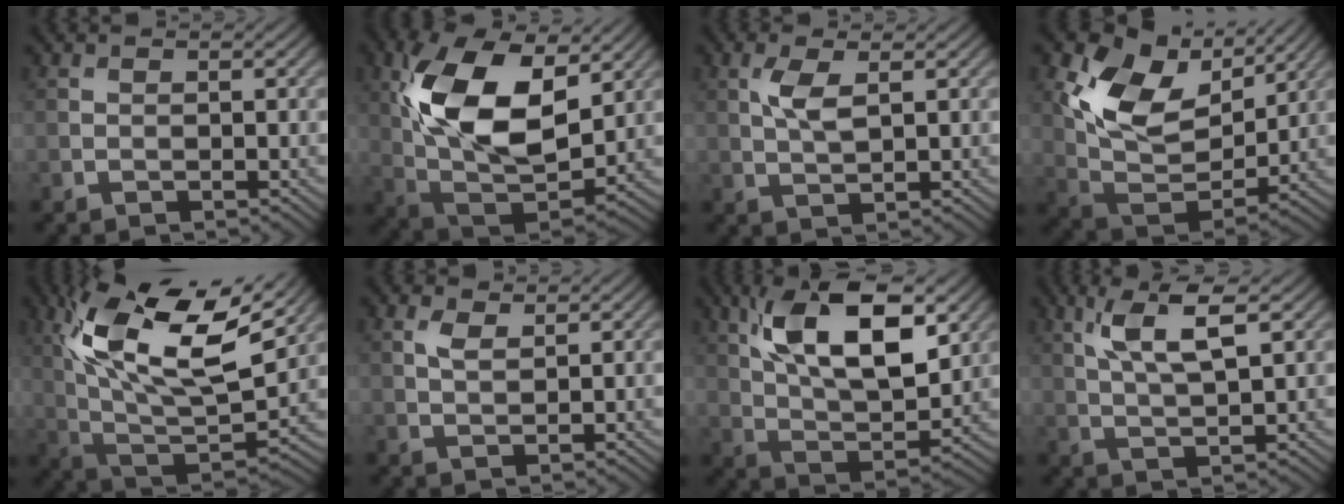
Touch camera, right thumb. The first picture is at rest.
{"total": 15.4, "force": [4.4, 8.3, 12.1], "torque": [-0.253, 0.001, 0.087]}
{"total": 3.4, "force": [1.1, 1.2, 3.0], "torque": [-0.070, 0.003, 0.024]}
{"total": 13.2, "force": [5.4, 8.1, 8.9], "torque": [-0.185, 0.001, 0.102]}
{"total": 18.0, "force": [7.8, 7.1, 14.5], "torque": [-0.309, 0.009, 0.143]}
{"total": 2.2, "force": [1.2, 1.0, 1.6], "torque": [-0.039, 0.003, 0.025]}
{"total": 14.7, "force": [6.2, 6.7, 11.5], "torque": [-0.221, -0.002, 0.113]}
{"total": 7.4, "force": [3.2, 2.0, 6.4], "torque": [-0.134, 0.008, 0.063]}